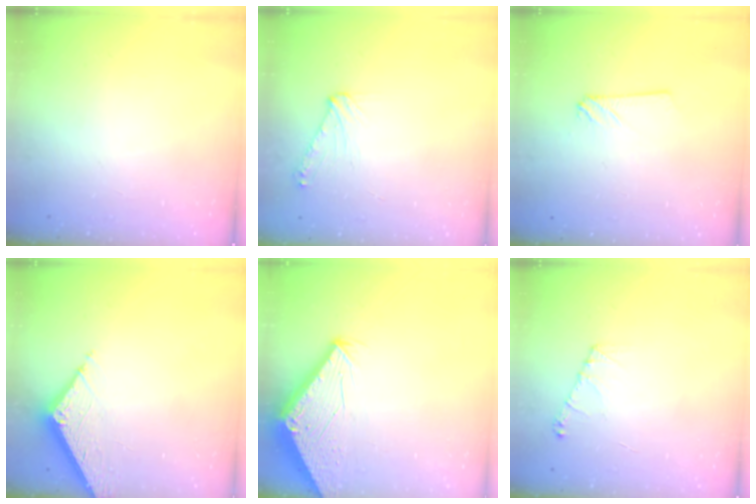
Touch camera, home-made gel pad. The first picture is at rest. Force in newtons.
{"total": 6.7, "press": 6.6, "slide": 1.1}
{"total": 2.4, "press": 2.4, "slide": 0.2}
{"total": 6.7, "press": 6.7, "slide": 0.2}
{"total": 2.7, "press": 2.7, "slide": 0.1}
{"total": 5.4, "press": 5.3, "slide": 0.7}